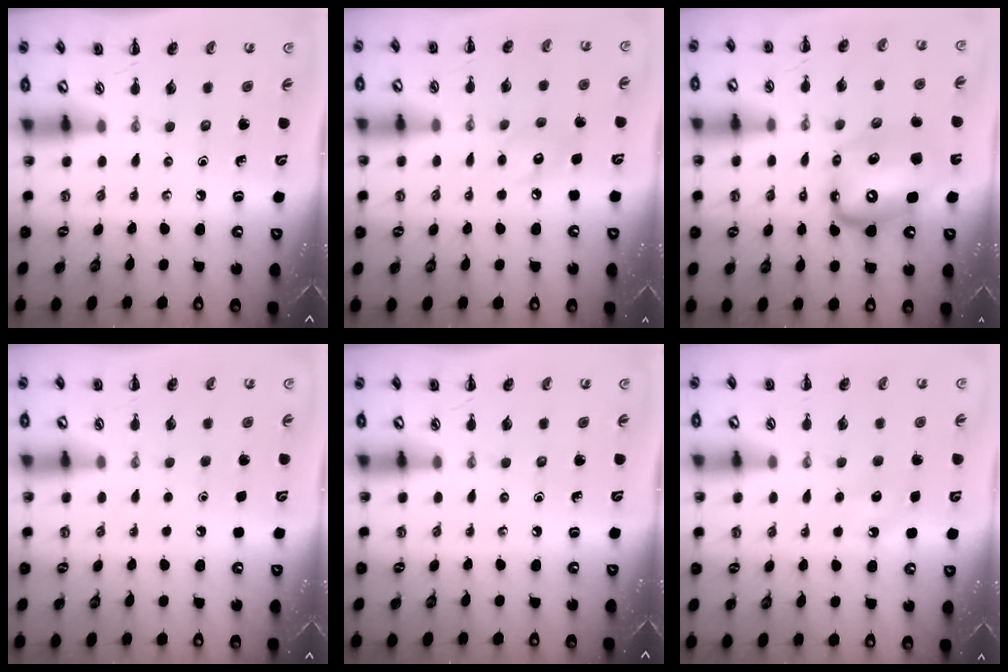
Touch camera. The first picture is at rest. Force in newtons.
{"total": 6.8, "press": 6.7, "slide": 0.9}
{"total": 11.5, "press": 11.1, "slide": 2.9}
{"total": 1.7, "press": 1.7, "slide": 0.1}
{"total": 0.0}
{"total": 6.2, "press": 6.0, "slide": 1.8}